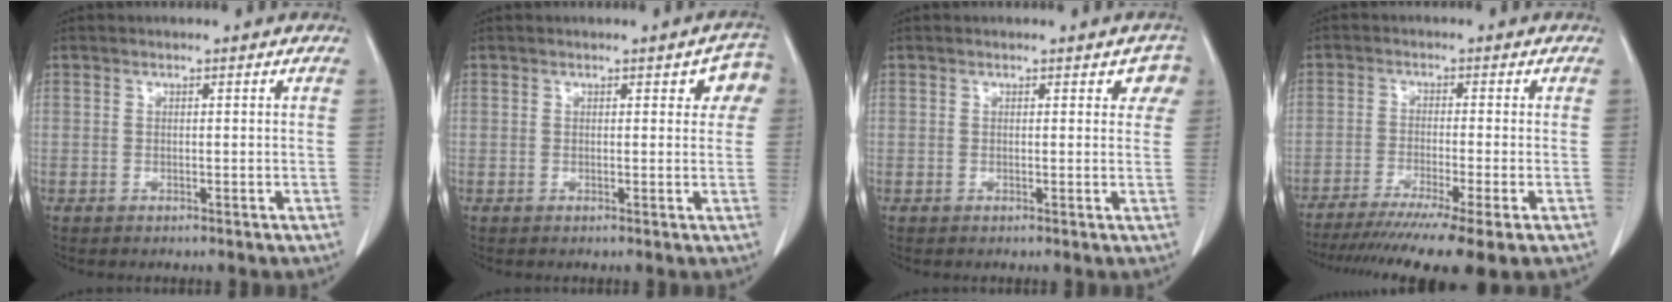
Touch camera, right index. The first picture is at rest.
{"total": 3.7, "force": [1.5, 1.7, 3.0], "torque": [-0.020, 0.009, 0.009]}
{"total": 2.8, "force": [1.4, 1.6, 1.8], "torque": [-0.004, 0.007, 0.009]}
{"total": 13.8, "force": [-10.5, -0.5, 8.9], "torque": [-0.129, -0.036, -0.165]}